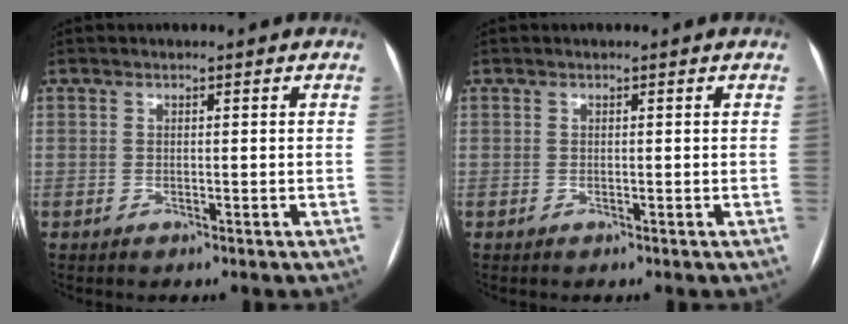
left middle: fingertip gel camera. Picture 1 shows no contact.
{"total": 0.0}